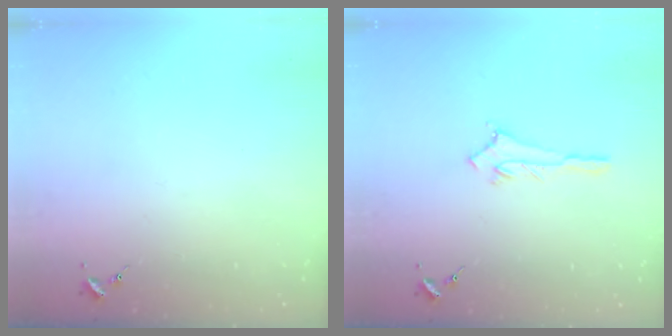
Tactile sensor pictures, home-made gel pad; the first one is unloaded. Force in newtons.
{"total": 2.9, "press": 2.8, "slide": 0.4}